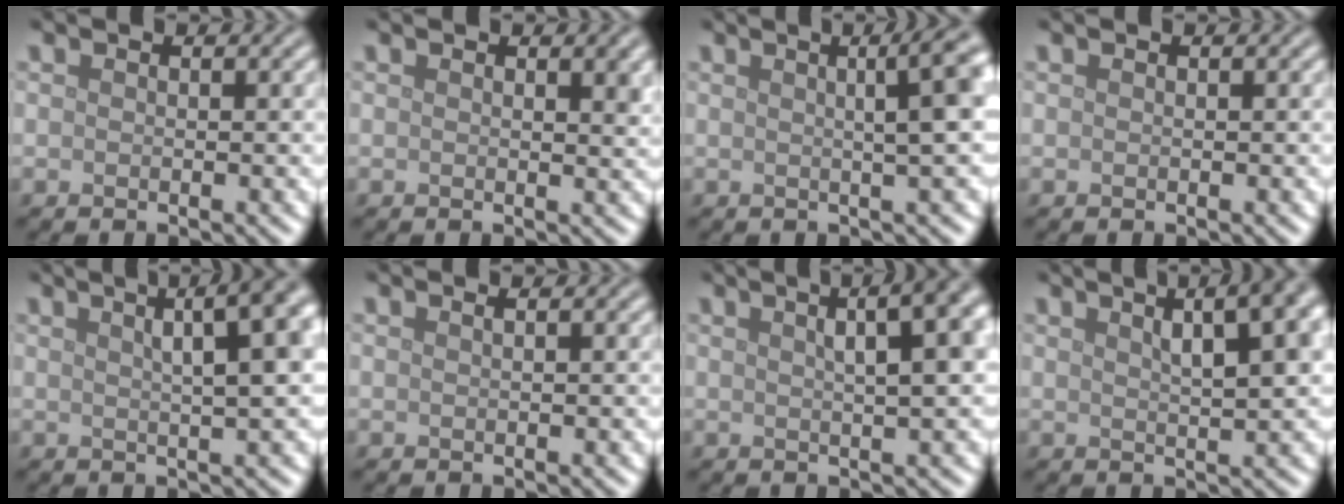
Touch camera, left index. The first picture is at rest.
{"total": 1.3, "force": [0.6, 0.3, 1.1], "torque": [-0.009, -0.002, 0.010]}
{"total": 6.7, "force": [1.7, 2.2, 6.1], "torque": [-0.034, 0.040, 0.000]}
{"total": 0.0}
{"total": 11.1, "force": [4.0, 4.6, 9.3], "torque": [-0.051, 0.064, 0.023]}
{"total": 0.6, "force": [0.3, 0.2, 0.4], "torque": [-0.003, 0.002, 0.002]}
{"total": 10.1, "force": [3.4, 4.2, 8.5], "torque": [-0.047, 0.059, 0.015]}
{"total": 9.3, "force": [4.0, 3.5, 7.7], "torque": [-0.064, 0.046, 0.034]}